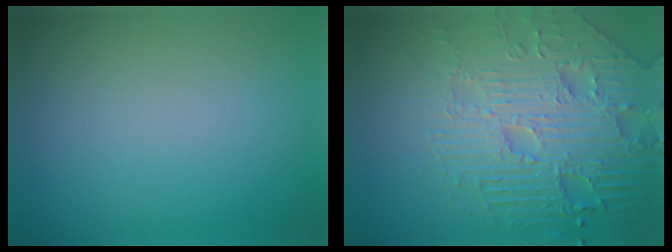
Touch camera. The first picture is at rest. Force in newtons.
{"total": 8.6, "press": 6.3, "slide": 5.9}